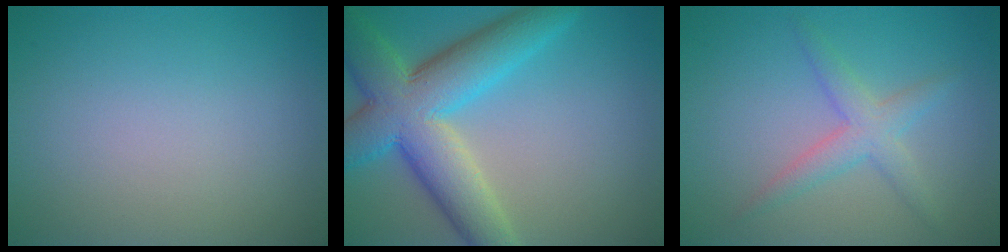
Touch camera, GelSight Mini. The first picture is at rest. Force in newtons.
{"total": 10.0, "press": 10.0, "slide": 0.6}
{"total": 2.8, "press": 2.8, "slide": 0.2}